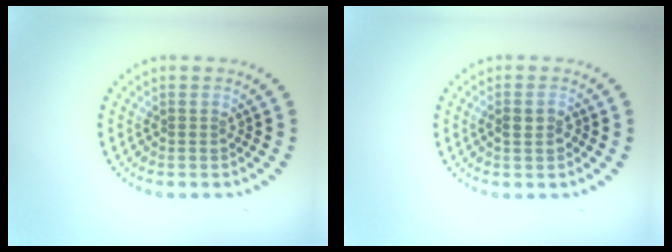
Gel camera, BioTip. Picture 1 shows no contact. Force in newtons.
{"total": 1.8, "press": 1.8, "slide": 0.4}